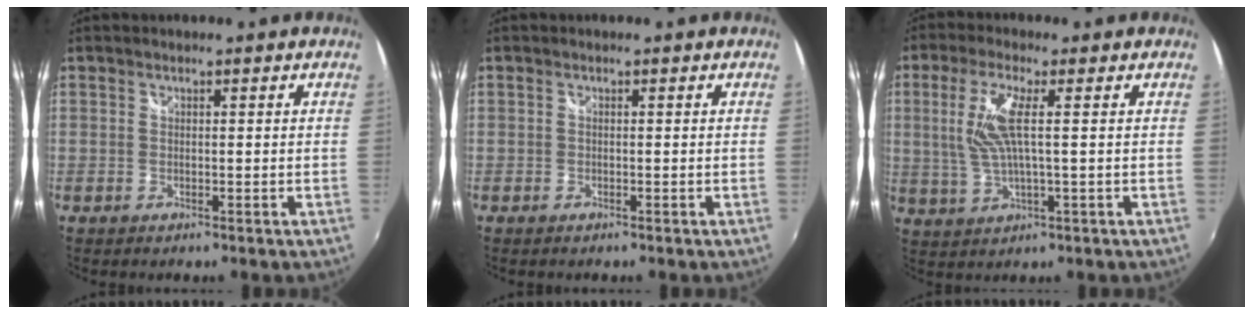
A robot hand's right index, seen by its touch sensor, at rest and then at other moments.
{"total": 0.0}
{"total": 7.9, "force": [1.2, 1.3, 7.7], "torque": [-0.162, 0.002, 0.031]}